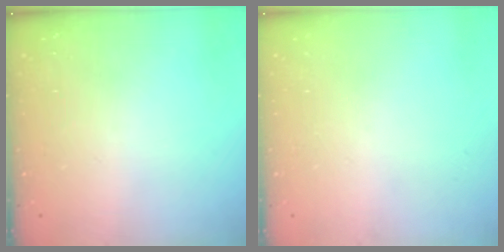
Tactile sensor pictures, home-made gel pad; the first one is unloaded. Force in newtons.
{"total": 0.0}